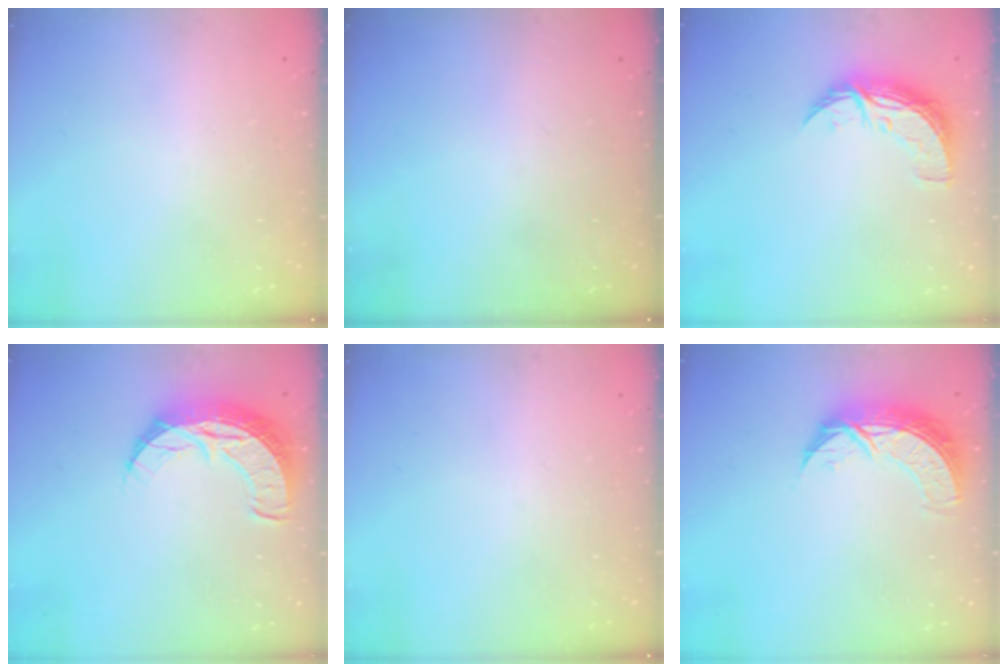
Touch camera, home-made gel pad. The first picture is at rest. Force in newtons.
{"total": 0.0}
{"total": 8.8, "press": 8.8, "slide": 0.4}
{"total": 11.5, "press": 11.5, "slide": 0.9}
{"total": 0.0}
{"total": 9.2, "press": 9.2, "slide": 0.6}